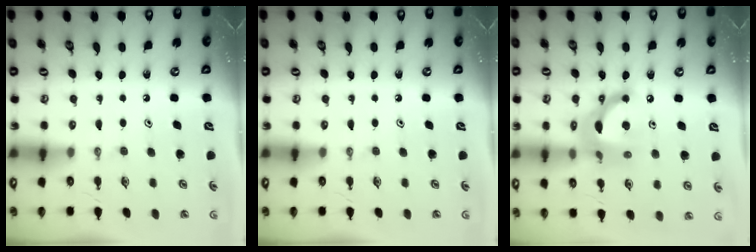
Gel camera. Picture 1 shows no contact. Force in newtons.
{"total": 0.0}
{"total": 13.9, "press": 13.9, "slide": 0.8}